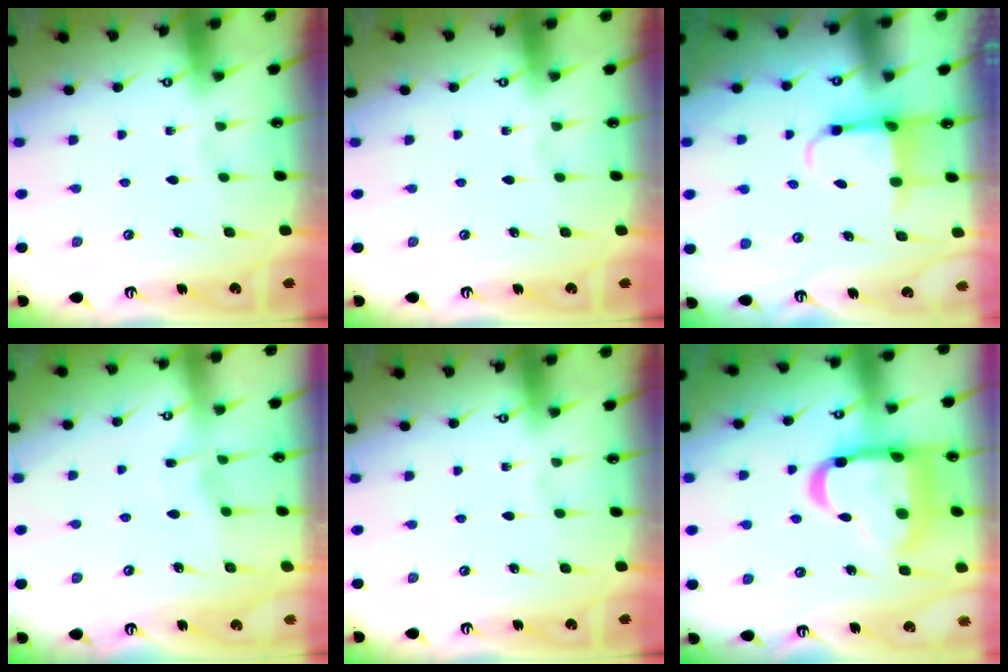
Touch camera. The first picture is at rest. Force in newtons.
{"total": 0.0}
{"total": 3.7, "press": 3.6, "slide": 0.9}
{"total": 3.6, "press": 3.6, "slide": 0.2}
{"total": 0.0}
{"total": 21.6, "press": 21.5, "slide": 1.9}